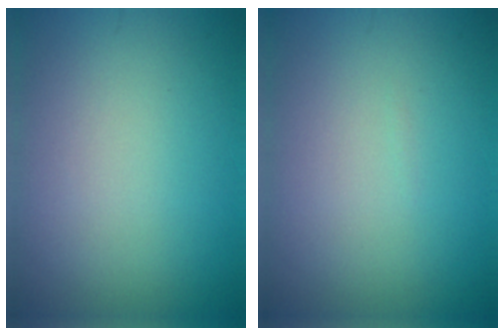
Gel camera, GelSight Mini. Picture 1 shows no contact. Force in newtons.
{"total": 0.0}